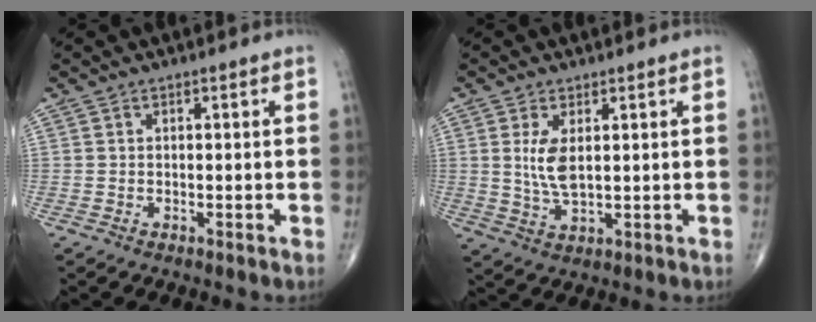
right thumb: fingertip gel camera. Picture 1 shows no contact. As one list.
[{"total": 5.5, "force": [1.2, 2.4, 4.9], "torque": [-0.098, -0.012, 0.032]}]